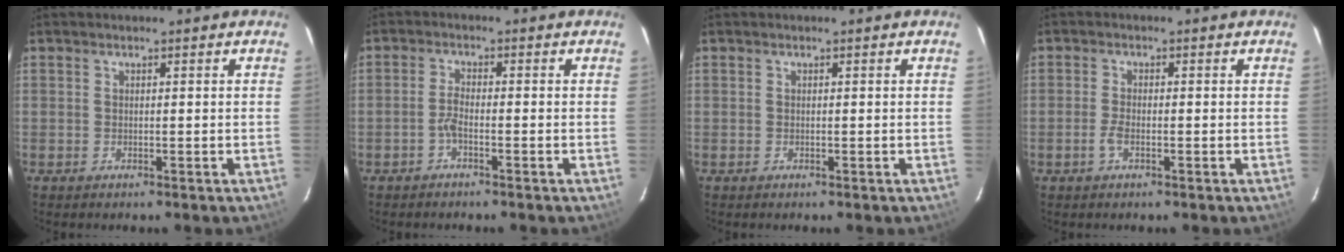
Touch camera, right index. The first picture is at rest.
{"total": 2.0, "force": [-1.2, 0.3, 1.5], "torque": [-0.039, 0.004, -0.027]}
{"total": 0.0}
{"total": 2.3, "force": [-0.9, 0.8, 1.9], "torque": [-0.047, -0.001, -0.019]}